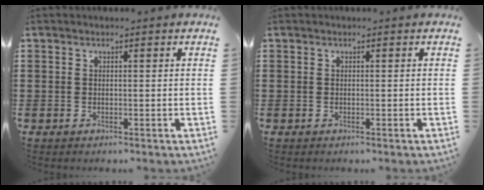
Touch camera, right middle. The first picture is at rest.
{"total": 0.0}